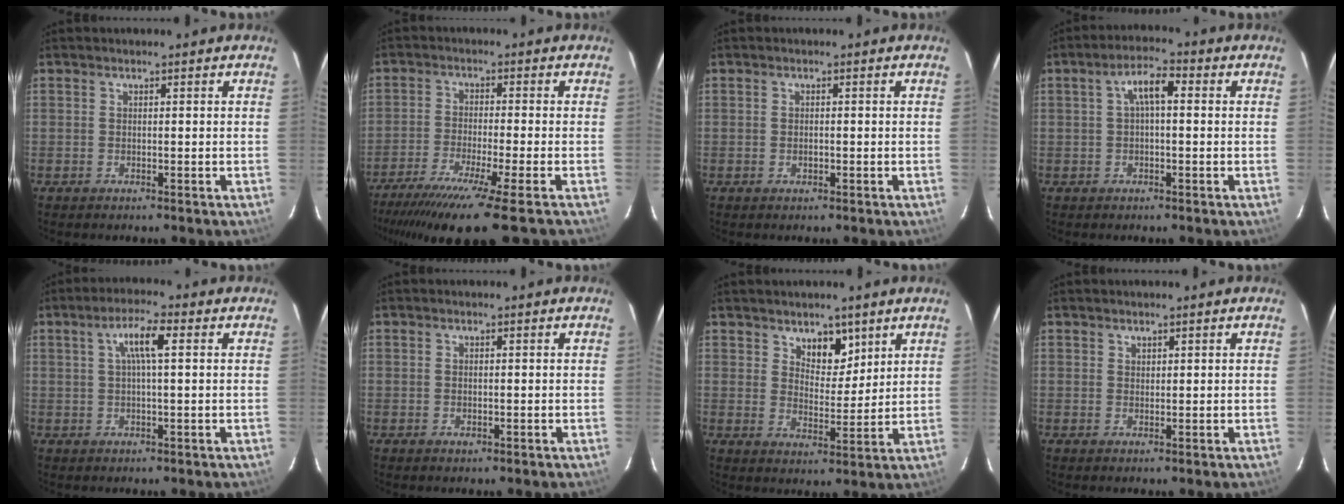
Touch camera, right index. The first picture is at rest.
{"total": 13.7, "force": [-10.8, -0.8, 8.4], "torque": [-0.179, -0.043, -0.182]}
{"total": 0.9, "force": [-0.2, 0.6, 0.5], "torque": [-0.008, 0.000, -0.003]}
{"total": 4.8, "force": [0.6, 1.8, 4.4], "torque": [-0.083, 0.017, 0.013]}
{"total": 5.4, "force": [1.4, 0.7, 5.2], "torque": [-0.099, 0.009, 0.027]}
{"total": 0.9, "force": [-0.1, 0.6, 0.7], "torque": [-0.012, 0.001, -0.001]}
{"total": 6.0, "force": [4.0, 3.5, 2.8], "torque": [-0.030, -0.010, 0.066]}
{"total": 0.8, "force": [0.6, 0.6, 0.0], "torque": [0.000, 0.002, 0.011]}